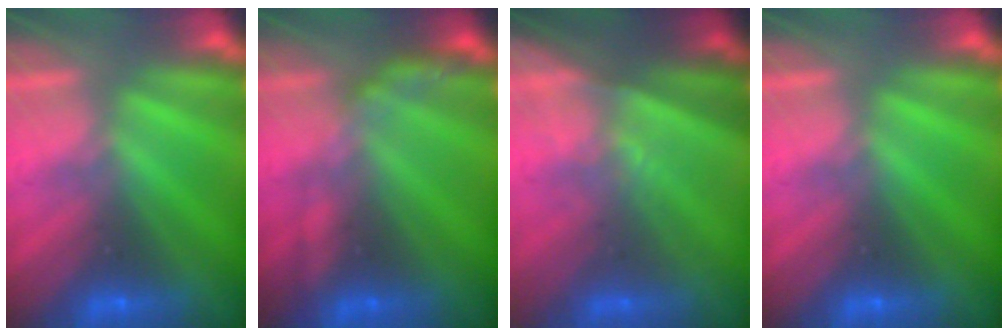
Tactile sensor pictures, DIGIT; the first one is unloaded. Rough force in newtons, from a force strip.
{"total": 2.6}
{"total": 1.4}
{"total": 0.0}